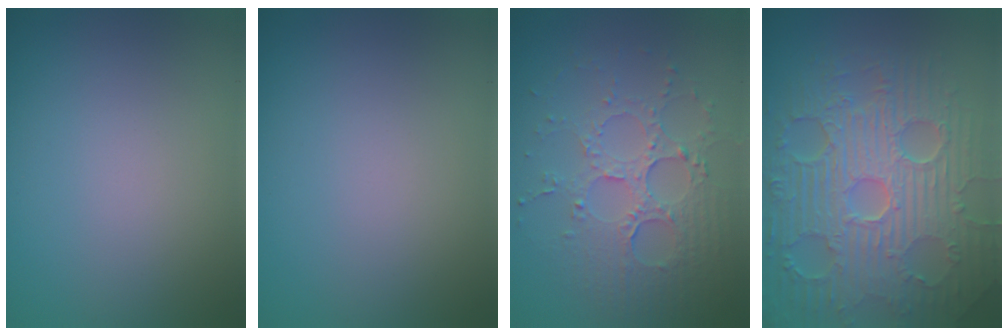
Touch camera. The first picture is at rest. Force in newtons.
{"total": 0.0}
{"total": 3.9, "press": 3.6, "slide": 1.4}
{"total": 10.7, "press": 7.2, "slide": 7.9}